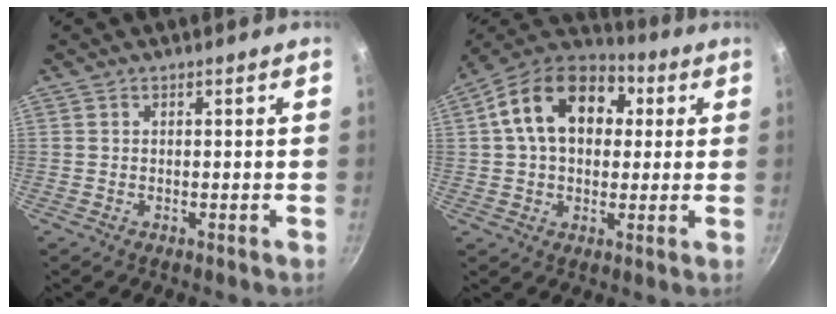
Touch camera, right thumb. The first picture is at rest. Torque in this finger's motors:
{"motor_torque": [-0.15, 3.28, 1.56, -0.29, 0.17]}